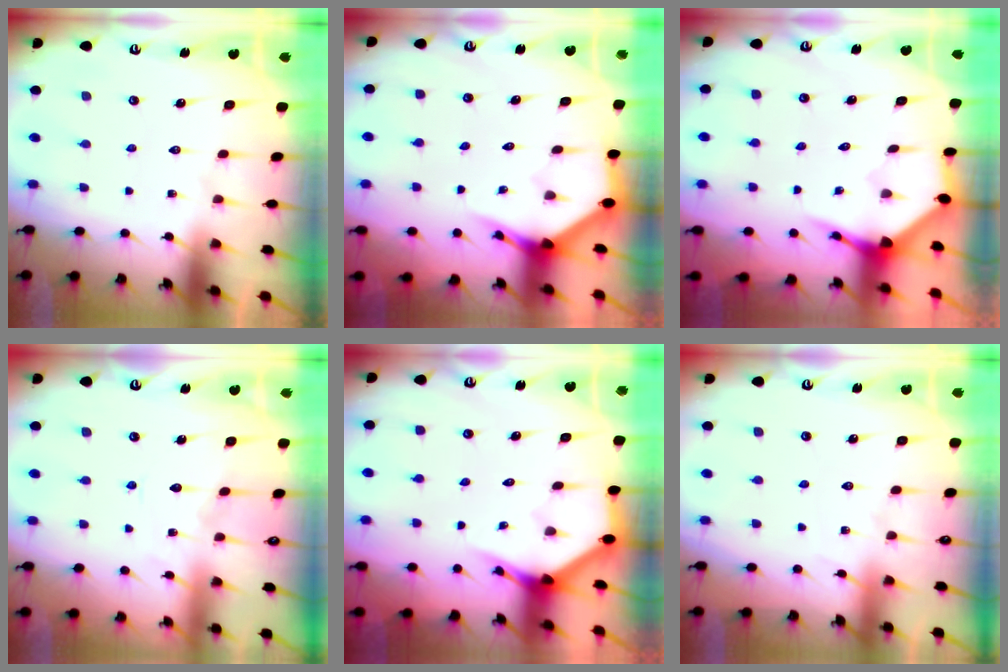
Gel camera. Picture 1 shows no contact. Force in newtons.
{"total": 4.0, "press": 4.0, "slide": 0.2}
{"total": 3.8, "press": 3.8, "slide": 0.1}
{"total": 6.6, "press": 6.6, "slide": 0.7}
{"total": 3.9, "press": 3.9, "slide": 0.3}
{"total": 2.6, "press": 2.6, "slide": 0.4}